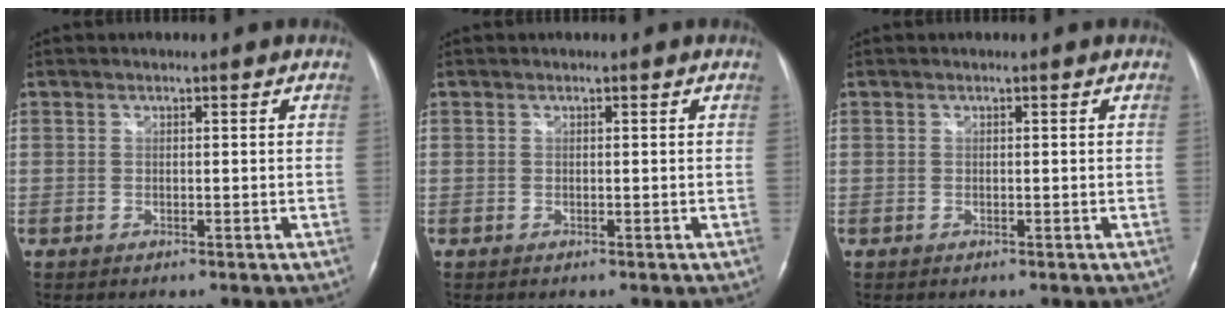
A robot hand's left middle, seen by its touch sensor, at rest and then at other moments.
{"total": 0.0}
{"total": 0.0}